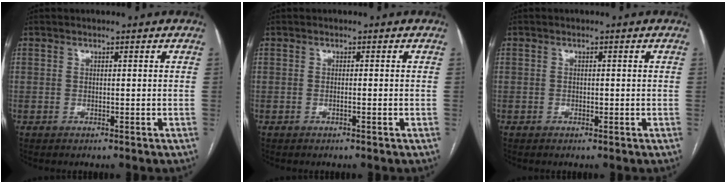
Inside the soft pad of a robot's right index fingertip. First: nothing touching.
{"total": 0.7, "force": [-0.3, -0.1, 0.6], "torque": [-0.015, -0.001, -0.003]}
{"total": 0.6, "force": [-0.2, 0.3, 0.4], "torque": [-0.007, 0.001, -0.004]}